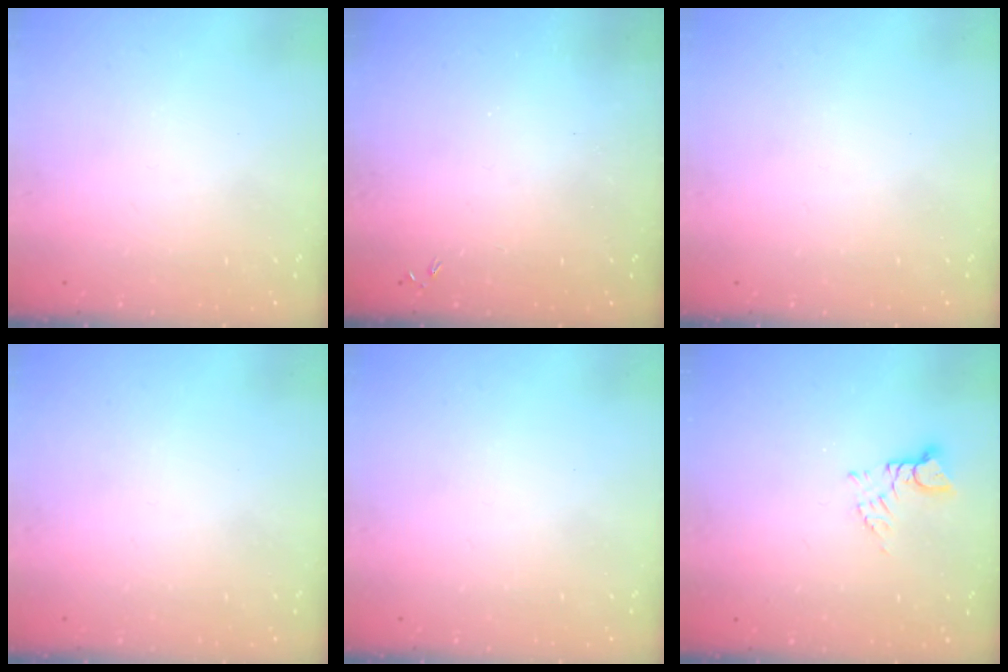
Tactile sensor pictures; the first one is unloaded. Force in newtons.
{"total": 0.0}
{"total": 0.0}
{"total": 0.0}
{"total": 0.0}
{"total": 2.8, "press": 2.8, "slide": 0.5}